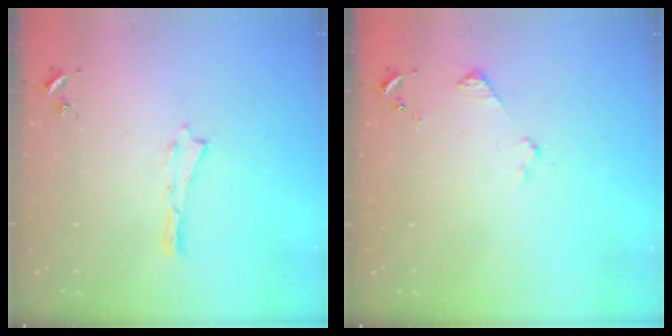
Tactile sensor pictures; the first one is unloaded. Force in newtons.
{"total": 2.9, "press": 2.9, "slide": 0.3}